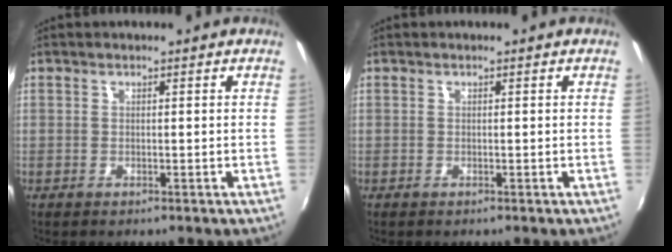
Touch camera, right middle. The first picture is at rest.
{"total": 0.0}